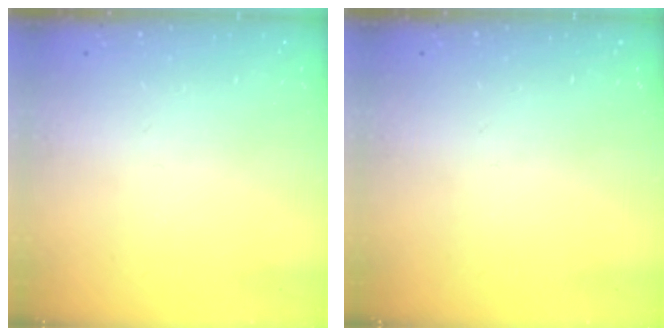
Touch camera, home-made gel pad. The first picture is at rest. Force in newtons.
{"total": 0.0}